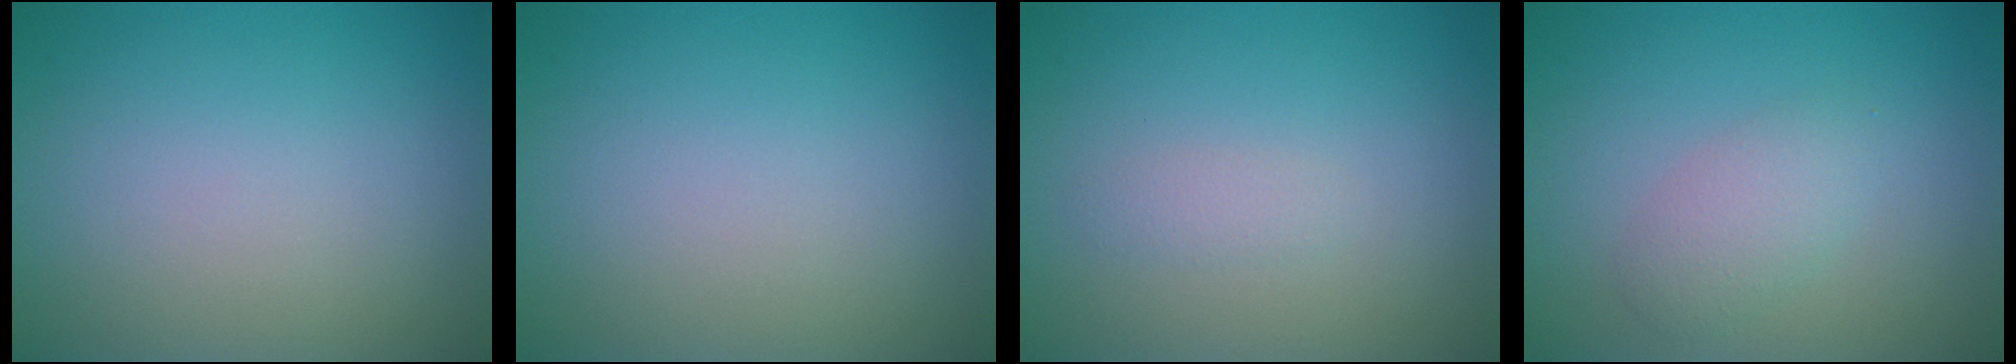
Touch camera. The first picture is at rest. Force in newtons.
{"total": 0.0}
{"total": 0.8, "press": 0.8, "slide": 0.0}
{"total": 2.2, "press": 2.2, "slide": 0.0}